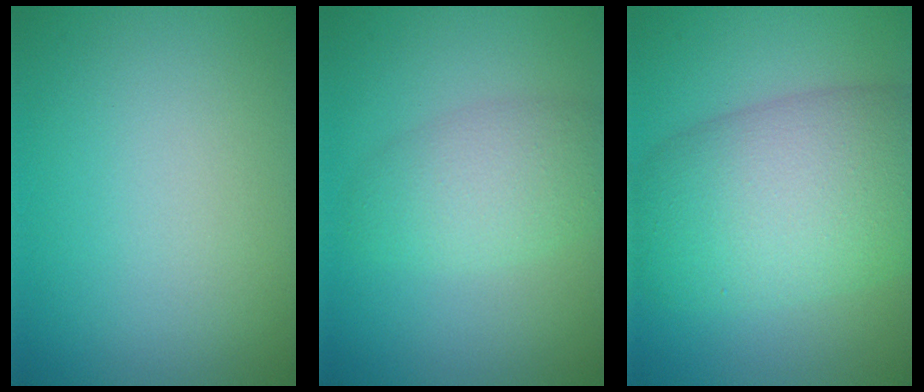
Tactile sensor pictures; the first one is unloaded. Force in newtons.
{"total": 3.8, "press": 3.8, "slide": 0.1}
{"total": 10.3, "press": 10.3, "slide": 0.2}